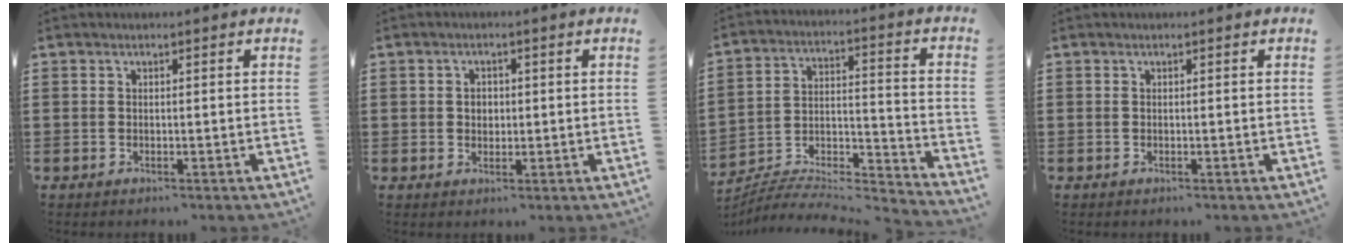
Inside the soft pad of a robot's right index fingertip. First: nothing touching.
{"total": 1.9, "force": [0.2, 1.6, 1.0], "torque": [-0.023, 0.009, 0.002]}
{"total": 6.9, "force": [-6.5, 1.3, 1.9], "torque": [-0.036, -0.006, -0.133]}
{"total": 0.0}